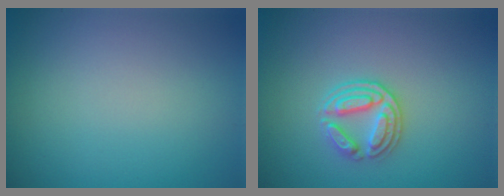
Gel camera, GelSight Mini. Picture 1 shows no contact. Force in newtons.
{"total": 3.0, "press": 2.7, "slide": 1.2}